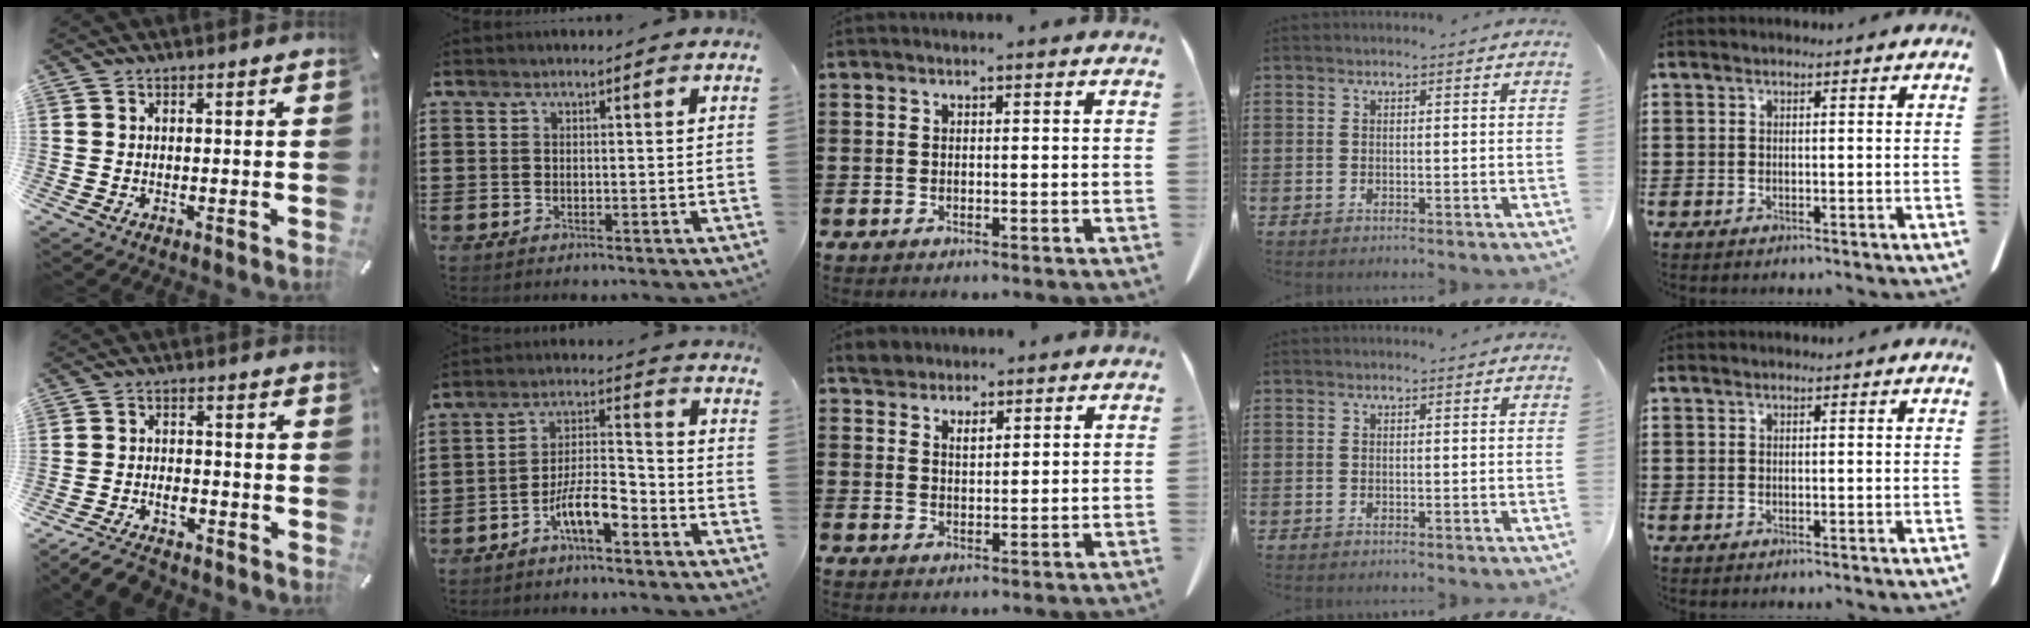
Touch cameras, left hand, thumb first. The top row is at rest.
{"thumb": {"total": 6.4, "force": [-5.2, 2.8, 2.4], "torque": [-0.043, 0.025, -0.099]}, "index": {"total": 7.8, "force": [-4.8, 2.4, 5.7], "torque": [-0.120, 0.007, -0.093]}, "middle": {"total": 3.1, "force": [2.6, 1.4, 0.7], "torque": [-0.022, 0.007, 0.050]}}